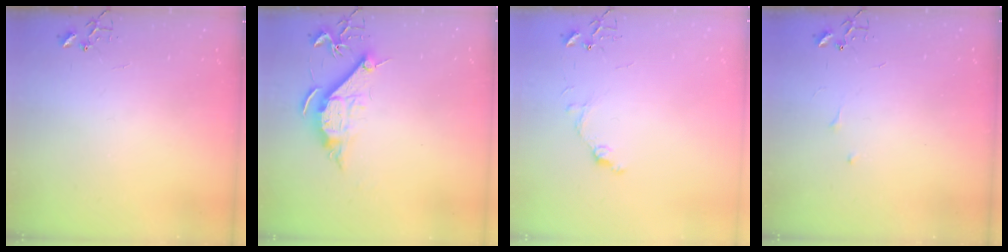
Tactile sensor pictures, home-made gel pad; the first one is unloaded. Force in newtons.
{"total": 10.1, "press": 10.0, "slide": 0.8}
{"total": 7.9, "press": 7.9, "slide": 0.7}
{"total": 4.7, "press": 4.7, "slide": 0.7}